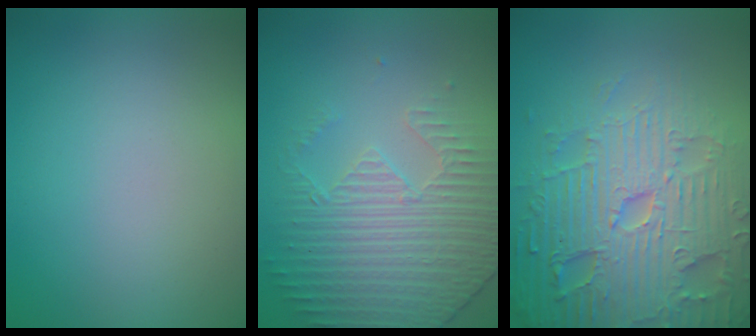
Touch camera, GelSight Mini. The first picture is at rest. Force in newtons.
{"total": 4.4, "press": 3.8, "slide": 2.3}
{"total": 7.9, "press": 7.7, "slide": 1.8}